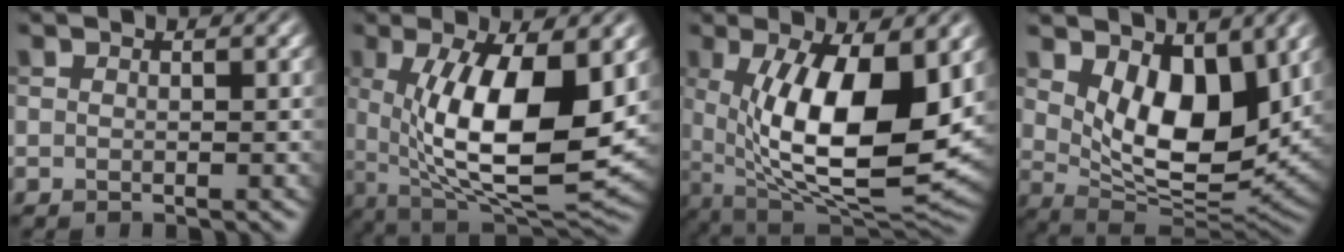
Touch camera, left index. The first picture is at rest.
{"total": 12.2, "force": [1.2, 4.4, 11.3], "torque": [-0.179, -0.018, 0.024]}
{"total": 13.5, "force": [1.3, 5.3, 12.4], "torque": [-0.195, -0.019, 0.024]}
{"total": 7.8, "force": [2.9, 4.2, 6.0], "torque": [-0.111, -0.024, 0.047]}